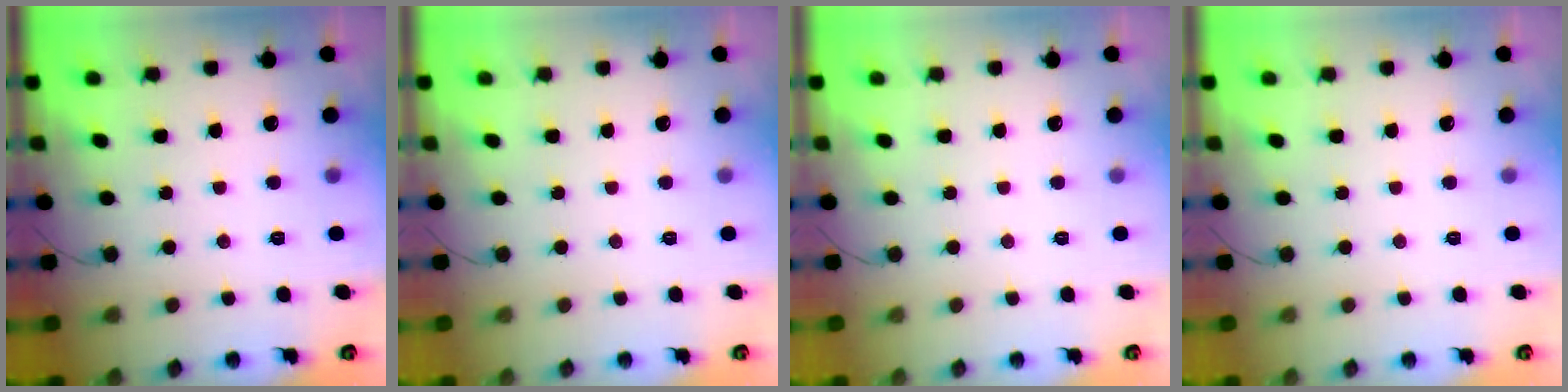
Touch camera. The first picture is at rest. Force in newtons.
{"total": 0.0}
{"total": 0.0}
{"total": 0.0}